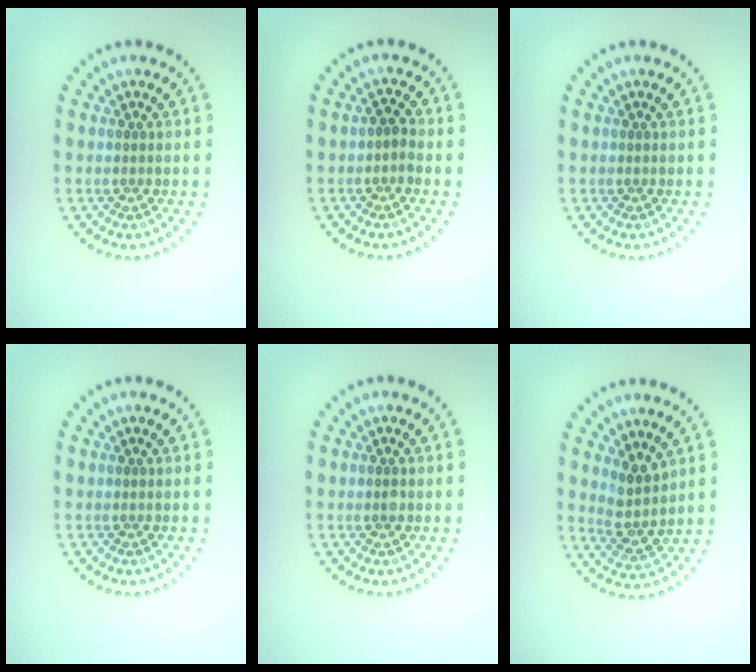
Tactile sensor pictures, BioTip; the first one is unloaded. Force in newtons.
{"total": 1.1, "press": 1.0, "slide": 0.6}
{"total": 0.0}
{"total": 0.0}
{"total": 0.8, "press": 0.8, "slide": 0.1}
{"total": 2.7, "press": 2.1, "slide": 1.6}